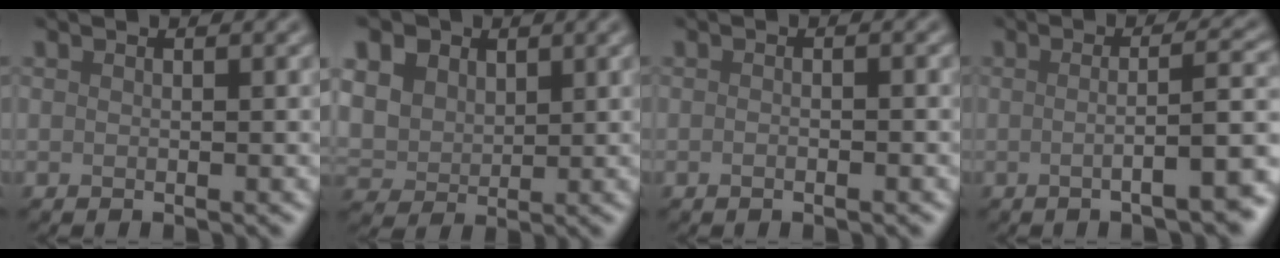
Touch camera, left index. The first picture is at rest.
{"total": 11.3, "force": [5.3, 8.4, 5.3], "torque": [-0.137, 0.029, 0.083]}
{"total": 1.7, "force": [-0.2, 0.8, 1.5], "torque": [0.000, 0.001, -0.017]}
{"total": 7.0, "force": [-1.3, 1.7, 6.7], "torque": [-0.073, 0.004, -0.024]}